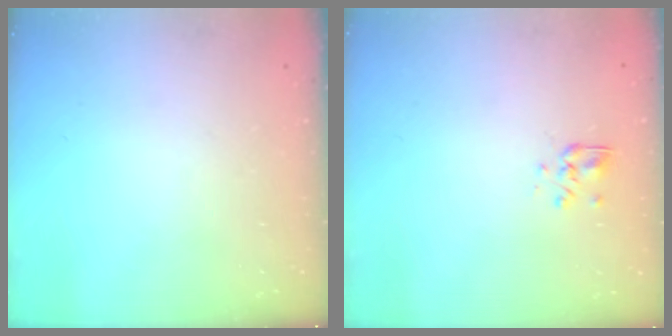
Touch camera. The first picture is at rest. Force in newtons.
{"total": 2.9, "press": 2.6, "slide": 1.3}